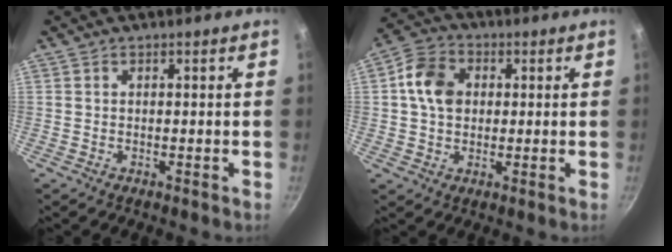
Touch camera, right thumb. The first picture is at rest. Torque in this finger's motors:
{"motor_torque": [0.36, 1.41, 0.62, -0.80, 0.03]}